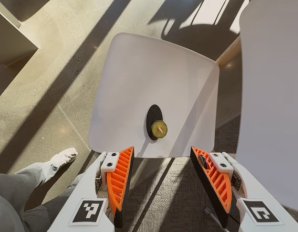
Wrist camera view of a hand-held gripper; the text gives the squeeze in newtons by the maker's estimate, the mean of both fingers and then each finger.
{"total": 0.0}